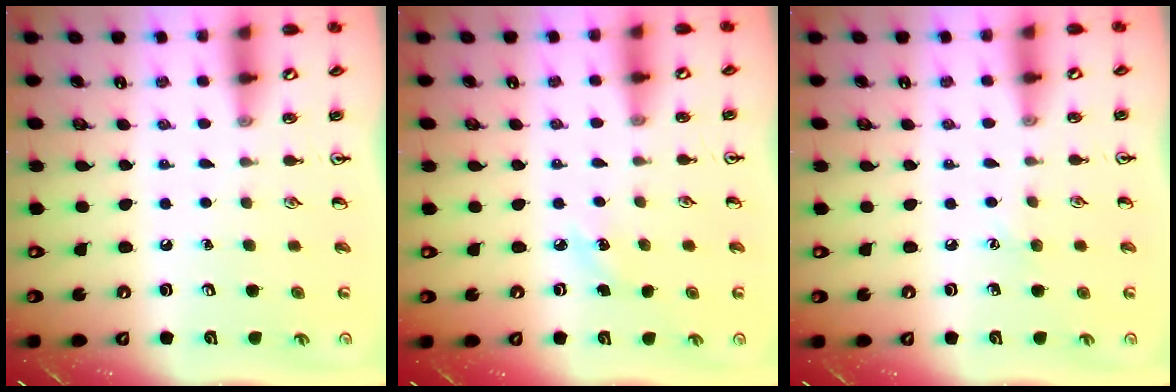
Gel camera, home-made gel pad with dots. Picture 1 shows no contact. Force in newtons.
{"total": 3.8, "press": 3.6, "slide": 1.3}
{"total": 3.9, "press": 3.7, "slide": 1.2}